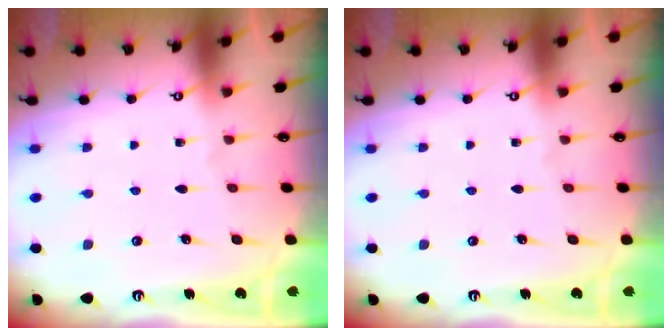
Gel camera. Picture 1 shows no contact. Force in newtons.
{"total": 0.0}